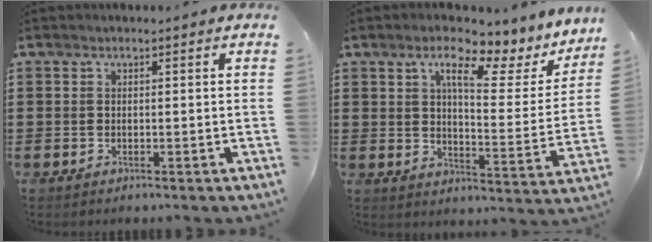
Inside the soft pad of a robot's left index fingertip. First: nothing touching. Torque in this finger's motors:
{"motor_torque": [1.08, -1.06, 0.32, 0.08]}